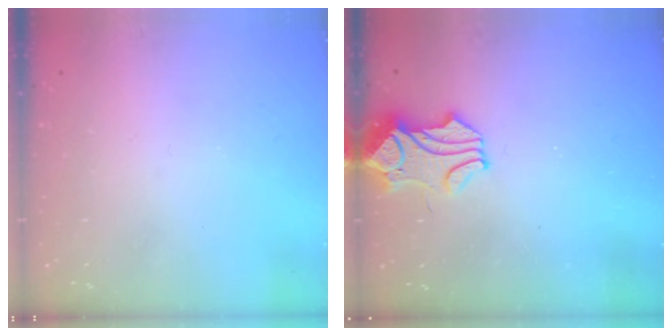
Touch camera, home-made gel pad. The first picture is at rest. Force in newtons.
{"total": 1.7, "press": 1.2, "slide": 1.1}